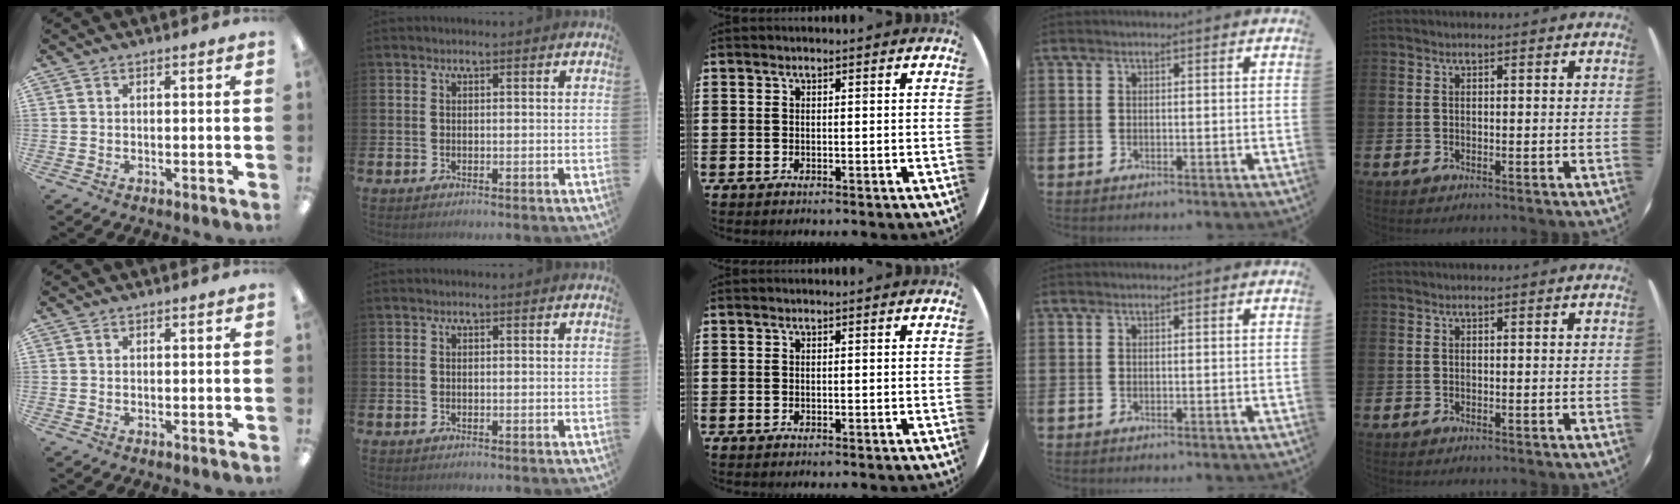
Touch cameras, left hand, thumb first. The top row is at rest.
{}